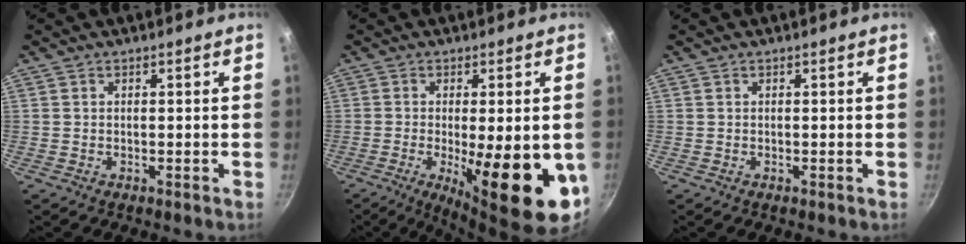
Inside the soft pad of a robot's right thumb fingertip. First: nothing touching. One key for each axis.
{"total": 18.7, "fx": -4.5, "fy": 5.6, "fz": 17.3, "tx": -0.223, "ty": -0.012, "tz": -0.051}
{"total": 0.0}